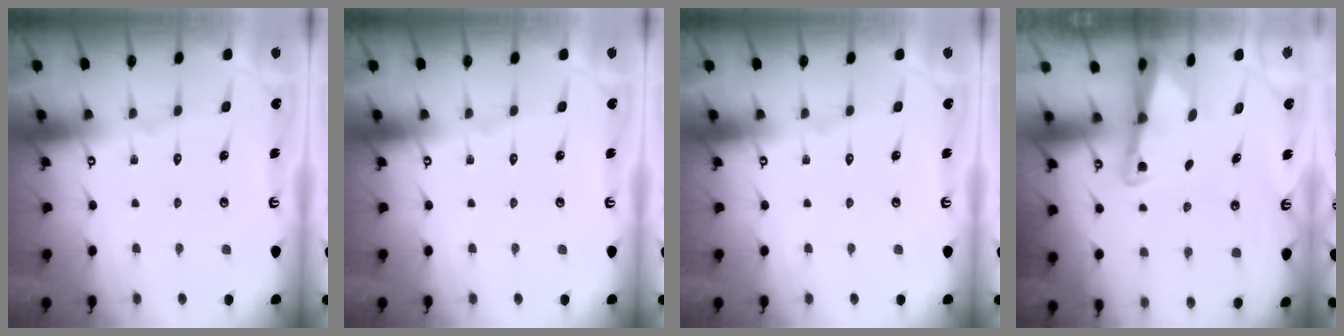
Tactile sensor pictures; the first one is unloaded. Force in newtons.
{"total": 0.0}
{"total": 0.0}
{"total": 2.4, "press": 2.4, "slide": 0.3}